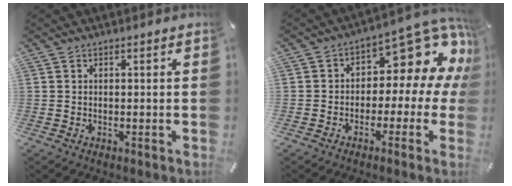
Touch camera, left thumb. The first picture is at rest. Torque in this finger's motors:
{"motor_torque": [0.11, 0.21, -0.16, -0.09, -0.12]}